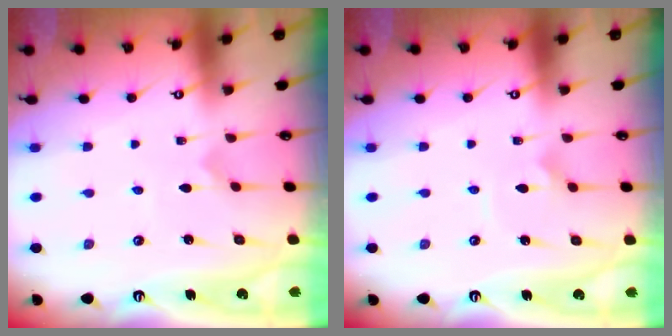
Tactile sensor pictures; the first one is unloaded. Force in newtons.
{"total": 2.9, "press": 2.9, "slide": 0.4}